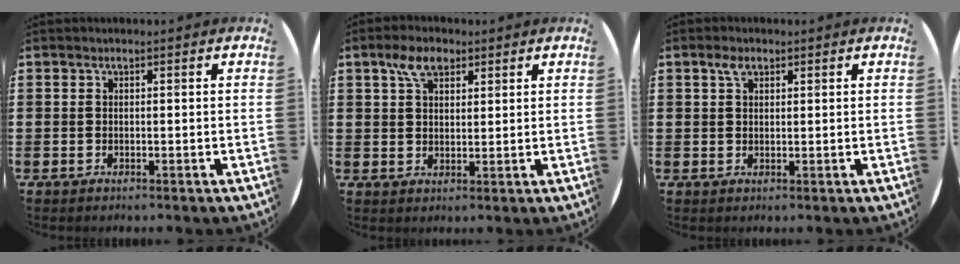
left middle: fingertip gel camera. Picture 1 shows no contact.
{"total": 4.0, "force": [2.7, 2.2, 2.1], "torque": [-0.032, 0.002, 0.045]}
{"total": 2.1, "force": [1.3, 1.3, 1.1], "torque": [-0.016, 0.002, 0.023]}